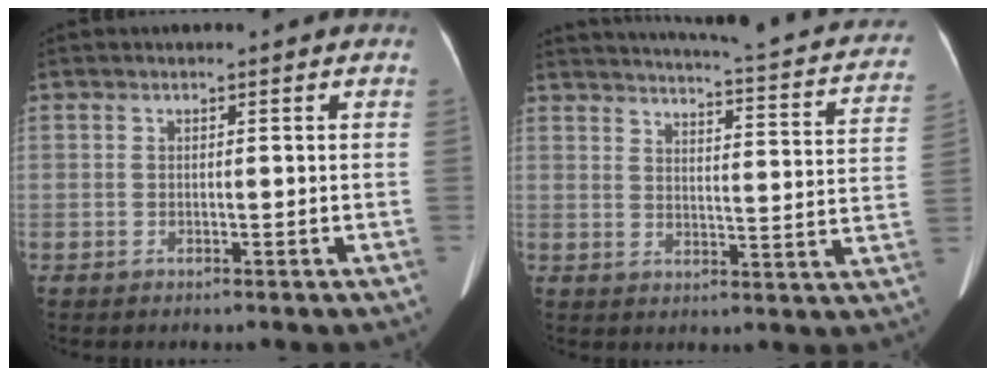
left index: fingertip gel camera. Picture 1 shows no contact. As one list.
[{"total": 24.7, "force": [22.2, 3.3, 10.4], "torque": [-0.144, -0.049, 0.250]}]